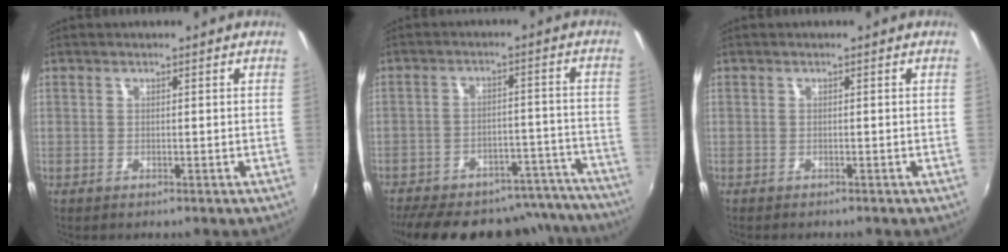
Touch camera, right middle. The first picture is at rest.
{"total": 22.9, "force": [-20.5, 7.7, 6.6], "torque": [-0.123, 0.049, -0.252]}
{"total": 0.7, "force": [-0.7, 0.1, 0.2], "torque": [-0.005, -0.003, -0.012]}